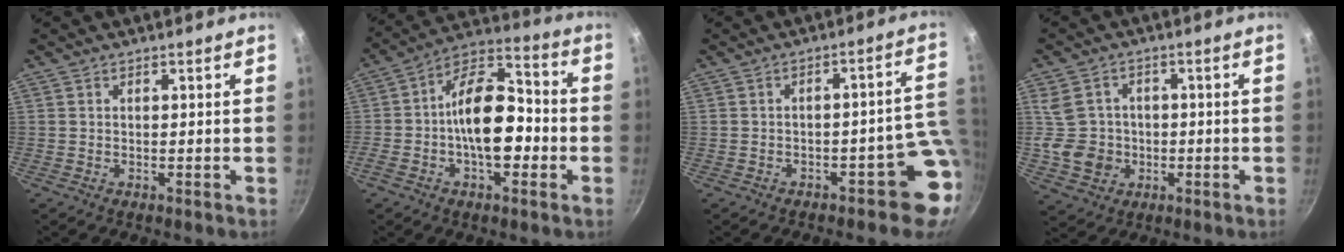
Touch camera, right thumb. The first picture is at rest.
{"total": 15.5, "force": [-2.7, 8.5, 12.7], "torque": [-0.174, 0.053, -0.062]}
{"total": 7.7, "force": [-2.6, 4.4, 5.7], "torque": [0.007, 0.040, -0.033]}
{"total": 8.7, "force": [-0.6, 7.8, 3.6], "torque": [-0.033, 0.009, -0.001]}